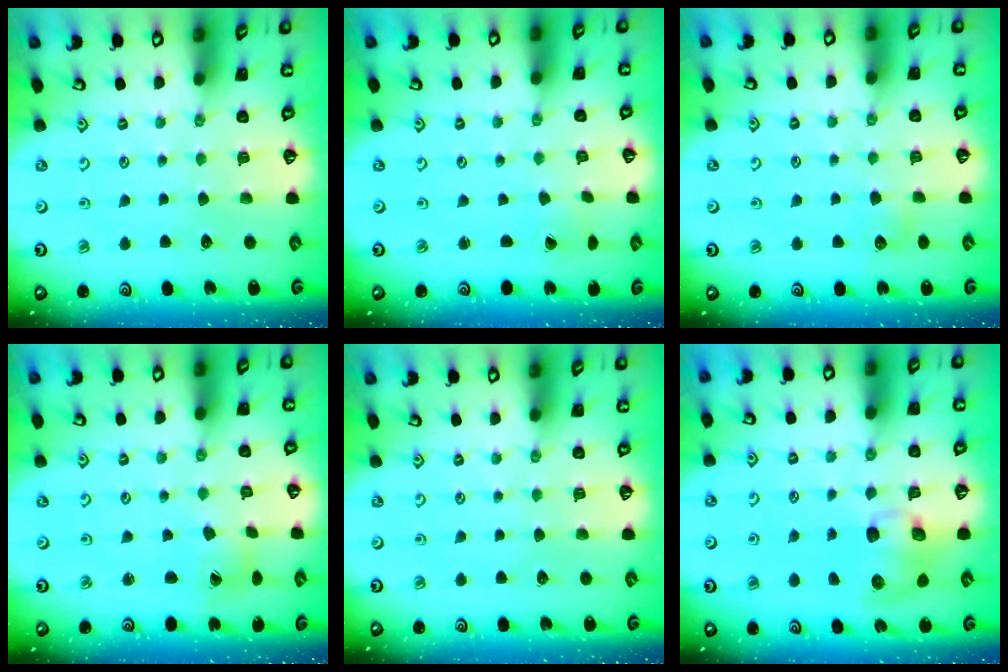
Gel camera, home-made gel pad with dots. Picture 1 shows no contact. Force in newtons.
{"total": 0.7, "press": 0.5, "slide": 0.4}
{"total": 4.3, "press": 4.2, "slide": 0.5}
{"total": 2.0, "press": 2.0, "slide": 0.3}
{"total": 0.0}
{"total": 9.4, "press": 9.3, "slide": 1.4}